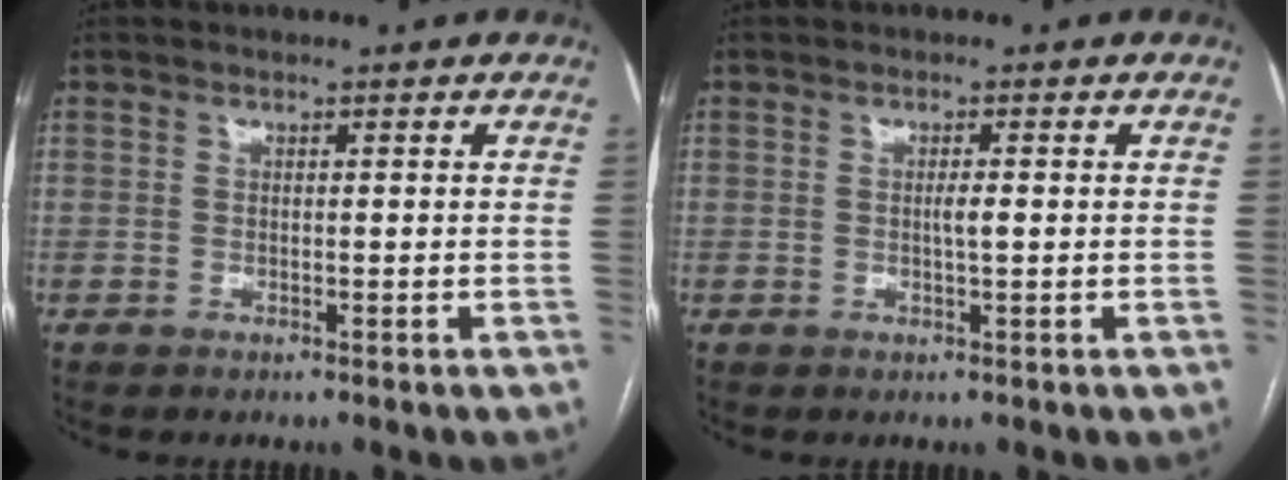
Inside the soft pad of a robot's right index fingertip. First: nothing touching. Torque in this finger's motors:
{"motor_torque": [0.00, 0.00, 0.00, 0.04]}